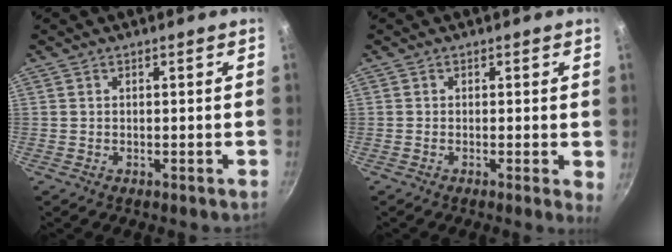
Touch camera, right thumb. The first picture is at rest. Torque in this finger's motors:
{"motor_torque": [-0.19, 0.57, -0.06, -0.23, 0.01]}